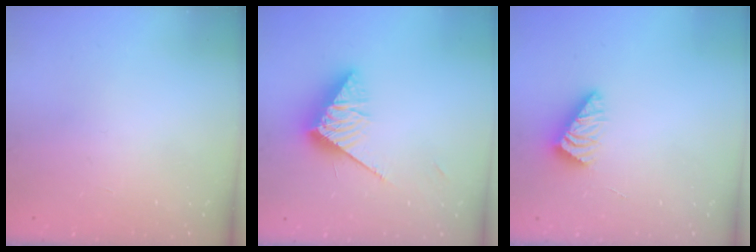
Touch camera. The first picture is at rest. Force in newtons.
{"total": 12.6, "press": 12.6, "slide": 0.3}
{"total": 3.7, "press": 3.7, "slide": 0.7}